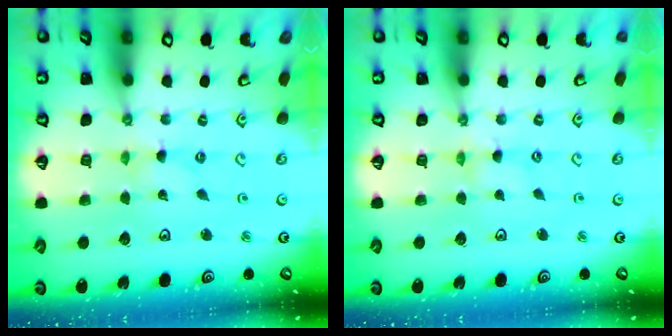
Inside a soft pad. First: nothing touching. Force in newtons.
{"total": 1.1, "press": 1.0, "slide": 0.1}